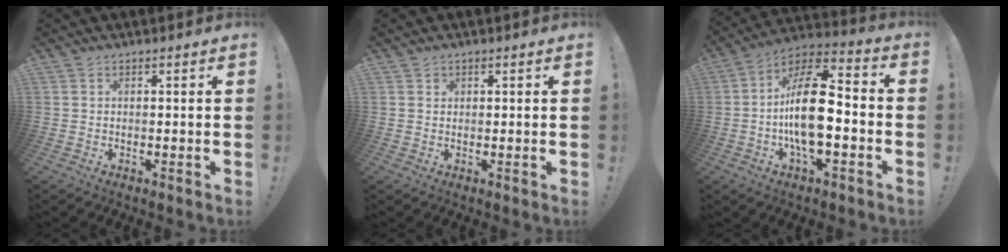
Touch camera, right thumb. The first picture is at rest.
{"total": 0.8, "force": [0.6, 0.5, 0.0], "torque": [0.006, -0.002, 0.010]}
{"total": 19.5, "force": [-3.1, 8.9, 17.0], "torque": [-0.300, 0.020, -0.051]}